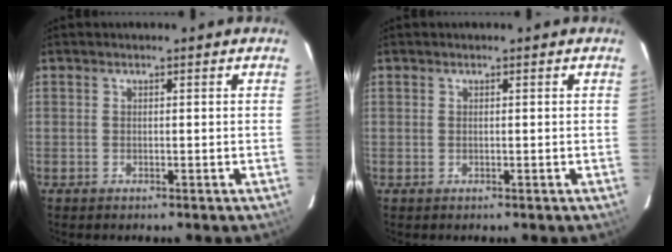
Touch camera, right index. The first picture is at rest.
{"total": 0.0}